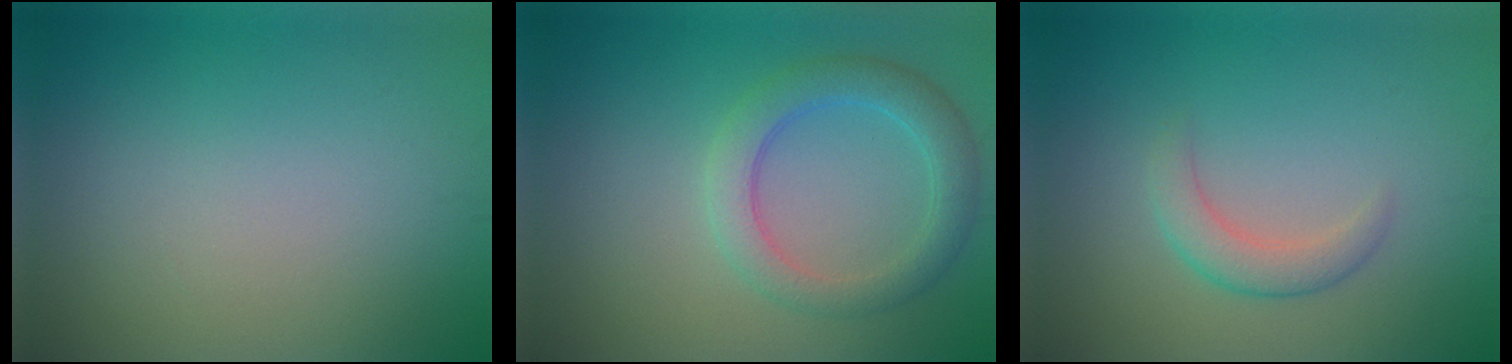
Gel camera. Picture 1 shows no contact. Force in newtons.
{"total": 4.1, "press": 4.1, "slide": 0.2}
{"total": 2.6, "press": 2.5, "slide": 0.3}